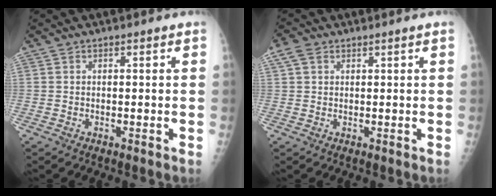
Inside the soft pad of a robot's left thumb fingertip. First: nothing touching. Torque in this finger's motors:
{"motor_torque": [0.39, 0.20, 0.11, -0.27, 0.01]}